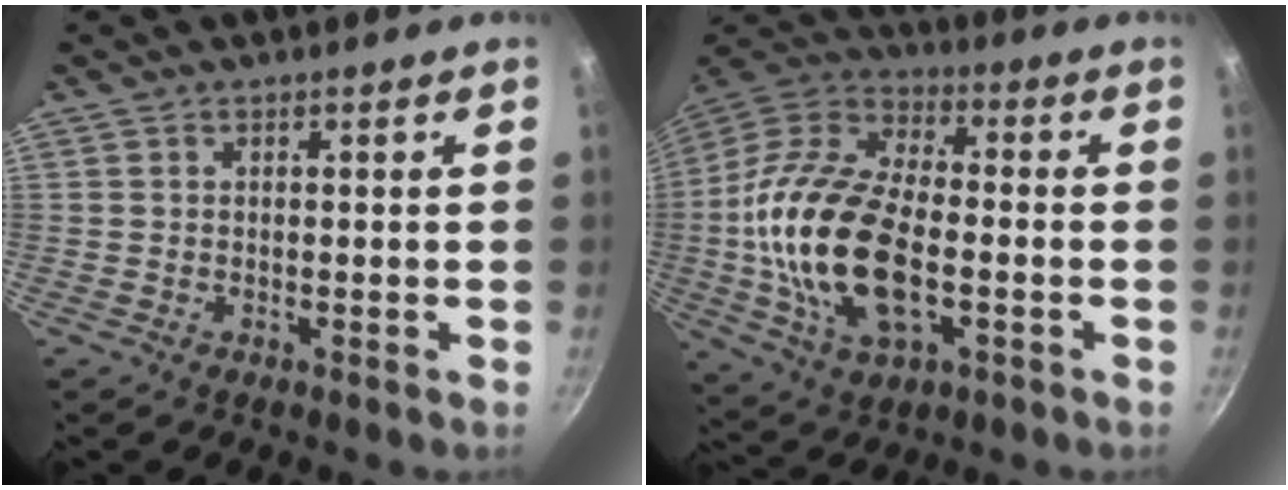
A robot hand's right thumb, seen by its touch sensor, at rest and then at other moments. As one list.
[{"total": 22.9, "force": [-3.4, 12.4, 19.0], "torque": [-0.366, 0.028, -0.069]}]